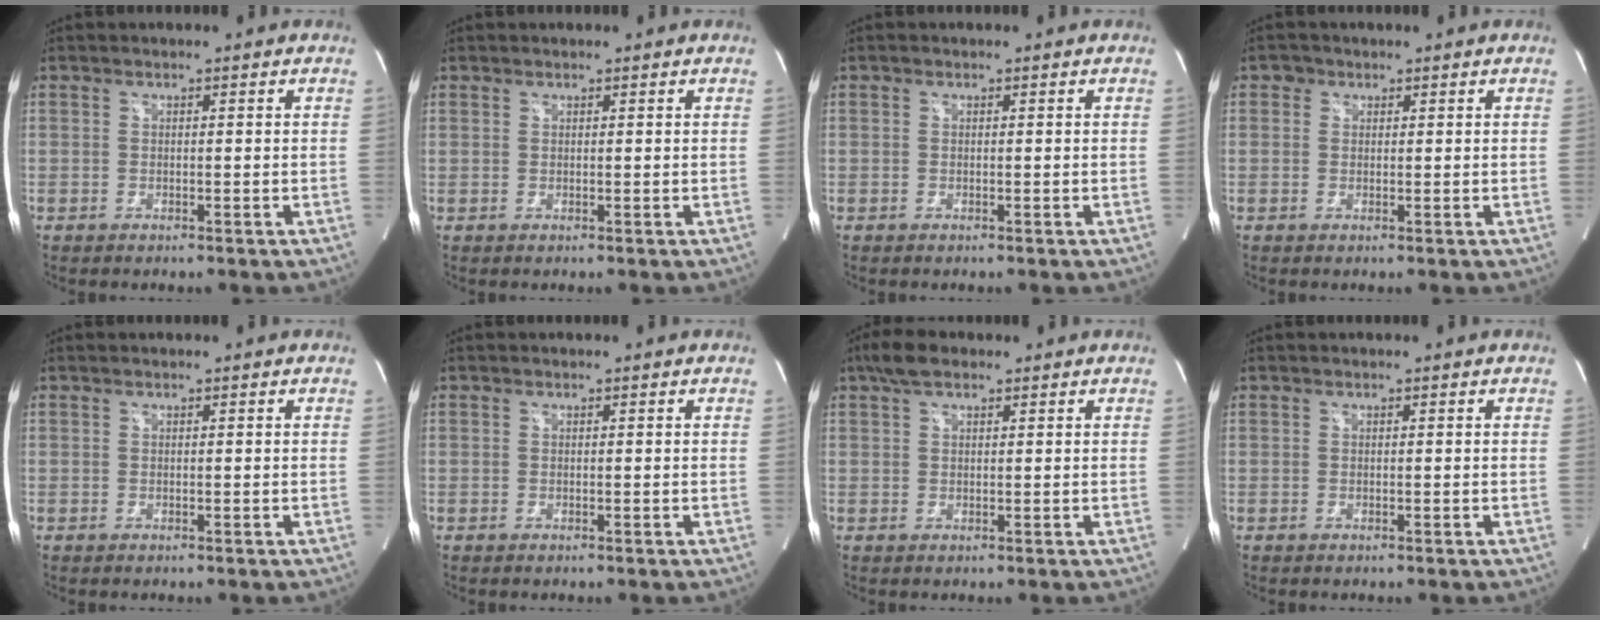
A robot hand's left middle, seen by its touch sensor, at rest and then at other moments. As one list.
[{"total": 0.6, "force": [0.5, 0.4, 0.0], "torque": [-0.003, 0.000, 0.006]}, {"total": 0.0}, {"total": 1.4, "force": [0.7, 1.2, 0.2], "torque": [0.003, 0.003, 0.007]}, {"total": 0.0}, {"total": 0.0}, {"total": 3.9, "force": [2.7, 1.6, 2.4], "torque": [-0.057, 0.017, 0.052]}, {"total": 0.0}]